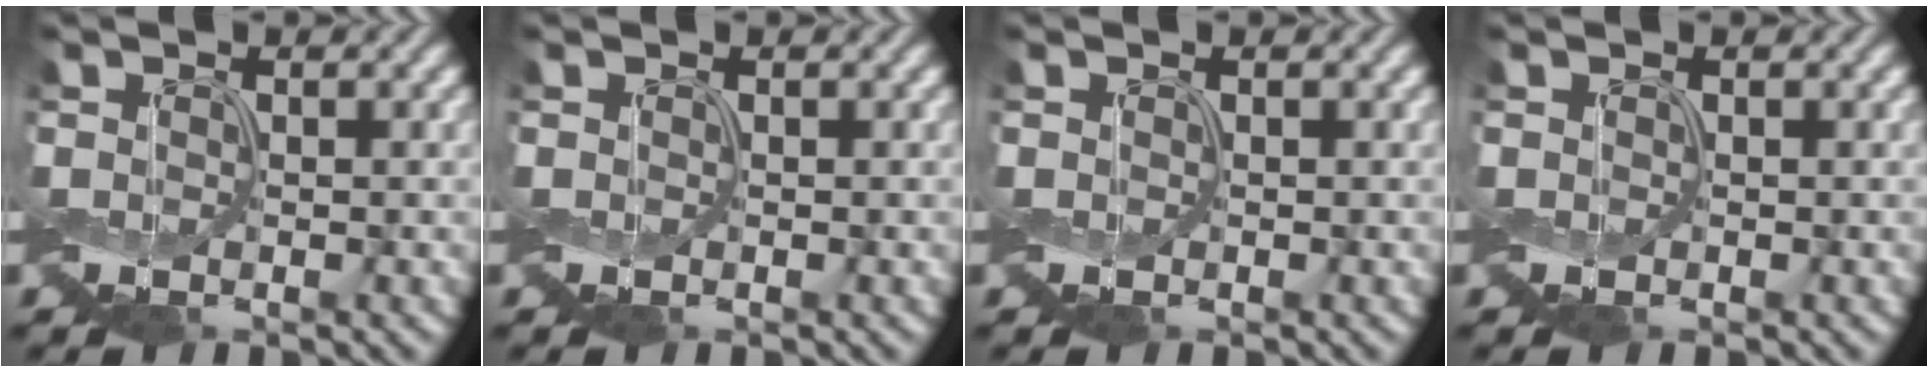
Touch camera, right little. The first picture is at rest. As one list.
[{"total": 0.0}, {"total": 0.0}, {"total": 0.0}]